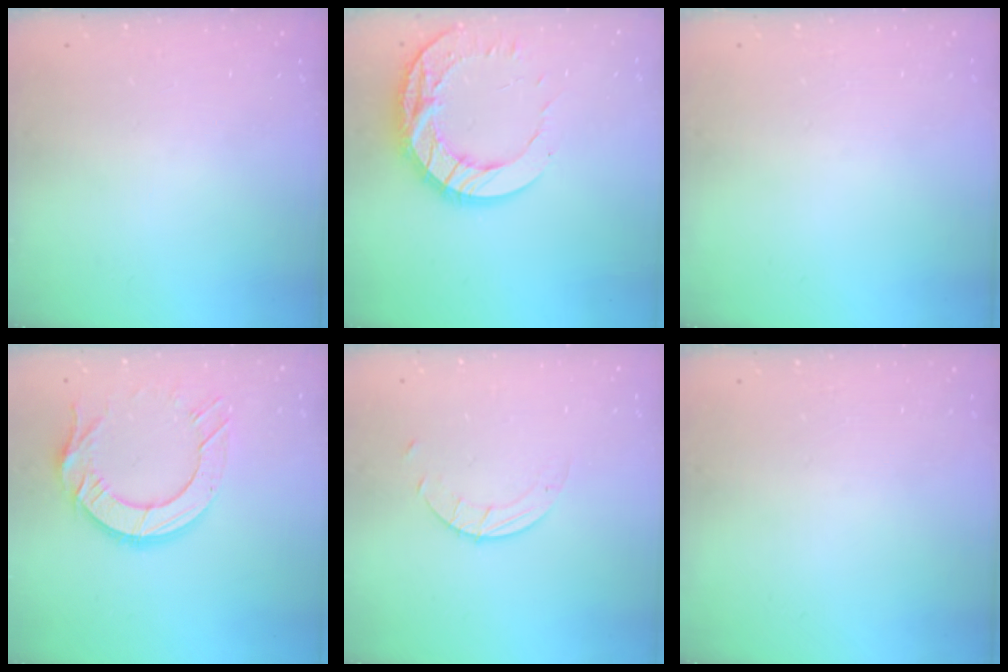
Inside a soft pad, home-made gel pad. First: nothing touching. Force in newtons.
{"total": 17.2, "press": 17.1, "slide": 1.5}
{"total": 0.0}
{"total": 12.8, "press": 12.7, "slide": 1.1}
{"total": 2.6, "press": 2.6, "slide": 0.2}
{"total": 0.0}